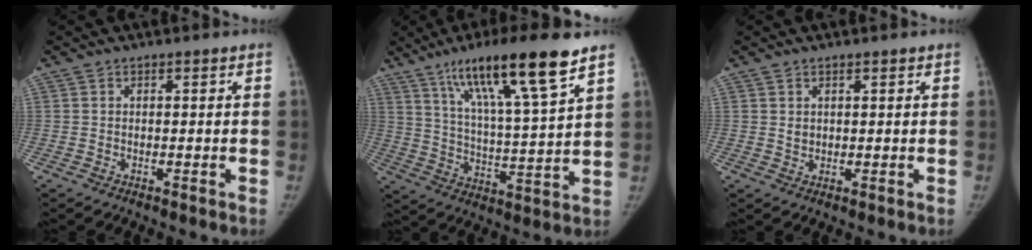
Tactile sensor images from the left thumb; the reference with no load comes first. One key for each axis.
{"total": 18.9, "fx": 11.9, "fy": 2.1, "fz": 14.6, "tx": -0.239, "ty": -0.045, "tz": 0.204}
{"total": 1.5, "fx": 0.8, "fy": 1.1, "fz": 0.7, "tx": -0.003, "ty": -0.006, "tz": 0.016}